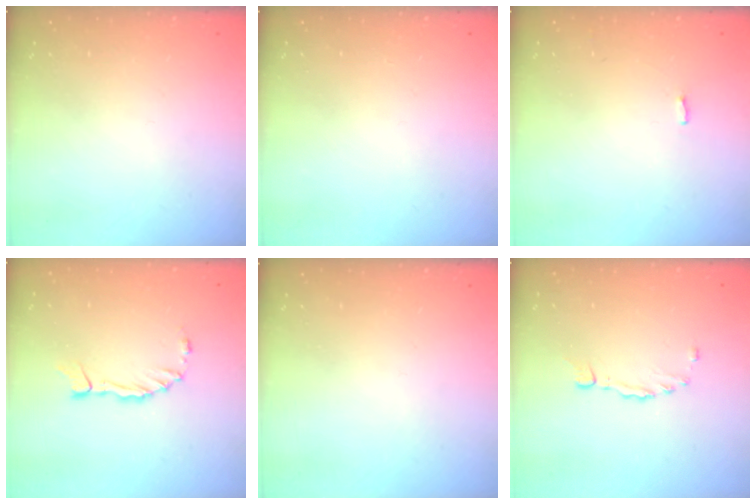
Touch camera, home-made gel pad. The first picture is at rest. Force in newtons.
{"total": 0.0}
{"total": 1.6, "press": 1.6, "slide": 0.2}
{"total": 1.9, "press": 1.9, "slide": 0.0}
{"total": 0.0}
{"total": 1.3, "press": 1.3, "slide": 0.3}